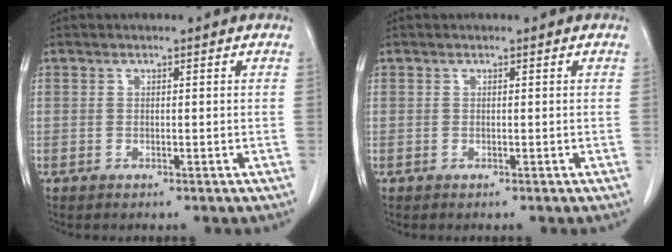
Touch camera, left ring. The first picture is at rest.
{"total": 0.0}